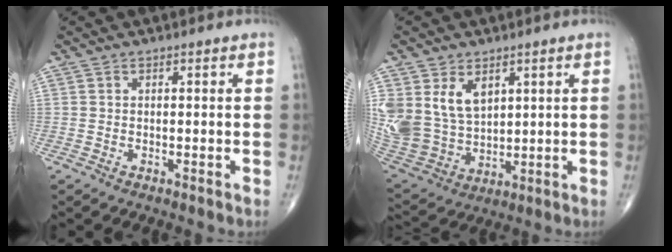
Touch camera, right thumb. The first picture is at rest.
{"total": 13.8, "force": [5.0, 9.7, 8.5], "torque": [-0.162, -0.019, 0.123]}